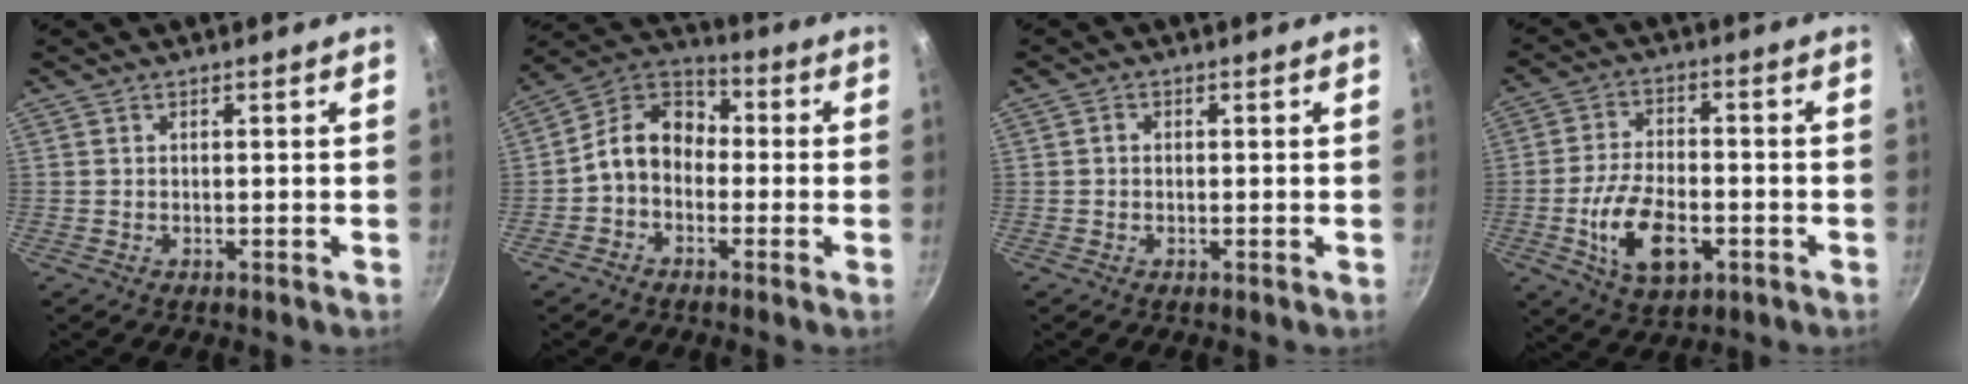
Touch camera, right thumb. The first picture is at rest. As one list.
[{"total": 9.8, "force": [-1.6, 7.5, 6.0], "torque": [-0.073, 0.042, -0.056]}, {"total": 1.0, "force": [0.0, 0.9, 0.6], "torque": [-0.009, 0.006, -0.001]}, {"total": 12.7, "force": [-3.9, 7.0, 9.9], "torque": [-0.173, 0.015, -0.065]}]